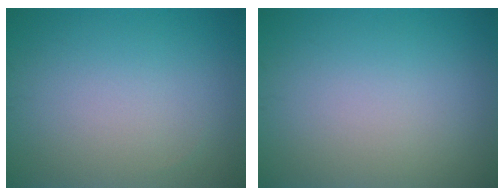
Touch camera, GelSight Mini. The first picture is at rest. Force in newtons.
{"total": 0.0}